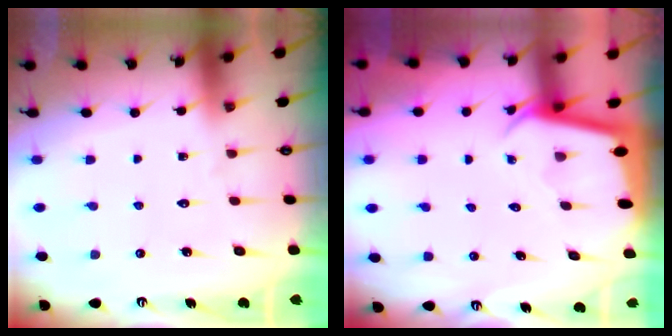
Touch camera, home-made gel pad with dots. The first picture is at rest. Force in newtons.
{"total": 2.0, "press": 2.0, "slide": 0.0}